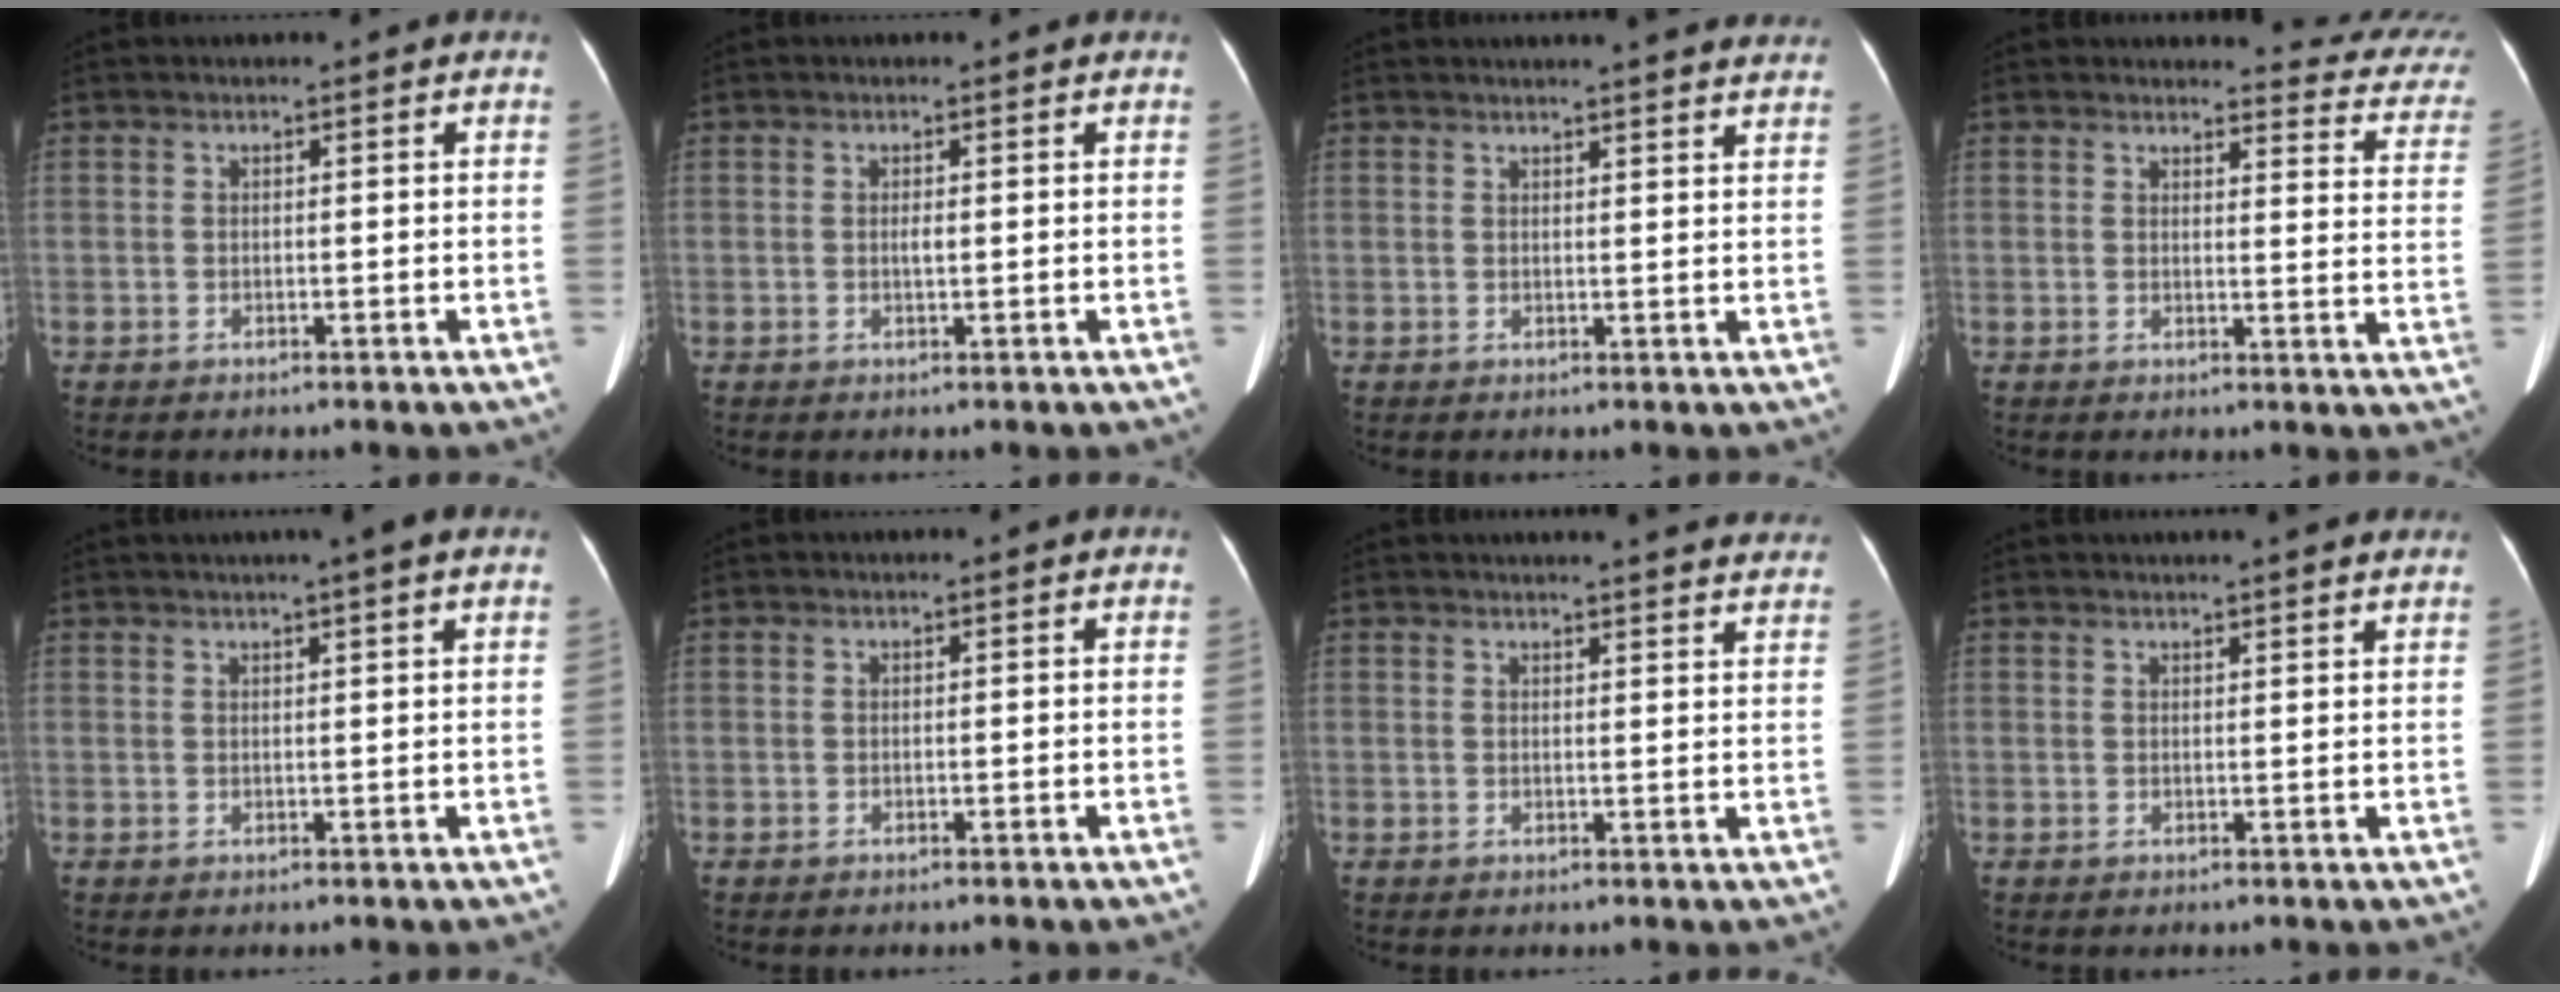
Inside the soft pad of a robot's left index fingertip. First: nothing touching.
{"total": 0.8, "force": [0.0, 0.2, 0.8], "torque": [-0.014, -0.001, 0.000]}
{"total": 10.6, "force": [9.8, 0.8, 4.1], "torque": [-0.043, 0.007, 0.097]}
{"total": 12.4, "force": [12.2, 1.6, 1.2], "torque": [0.021, -0.094, 0.094]}
{"total": 3.7, "force": [2.7, -0.7, 2.5], "torque": [-0.035, 0.015, 0.040]}
{"total": 0.0}
{"total": 13.9, "force": [13.1, 1.4, 4.4], "torque": [-0.039, -0.013, 0.135]}
{"total": 7.4, "force": [6.5, 0.6, 3.4], "torque": [-0.042, 0.017, 0.070]}